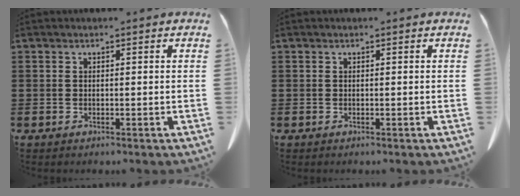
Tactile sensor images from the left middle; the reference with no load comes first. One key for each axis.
{"total": 0.0}